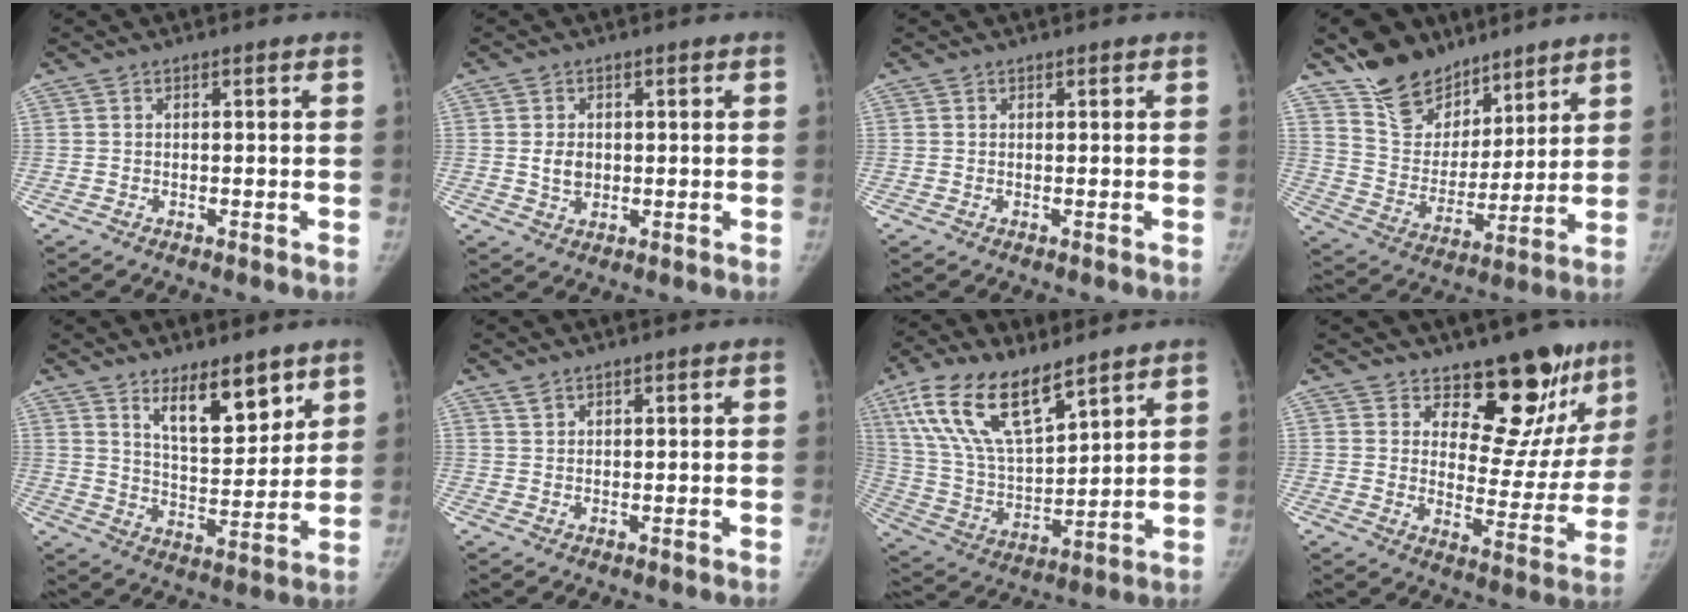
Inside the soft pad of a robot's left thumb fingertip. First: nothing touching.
{"total": 3.7, "force": [0.3, 3.0, 2.1], "torque": [-0.022, -0.003, 0.011]}
{"total": 0.0}
{"total": 17.2, "force": [12.8, 10.1, 5.5], "torque": [-0.042, -0.069, 0.232]}
{"total": 11.3, "force": [7.5, 4.4, 7.3], "torque": [-0.086, -0.062, 0.130]}
{"total": 1.7, "force": [1.4, 0.9, 0.4], "torque": [0.002, -0.003, 0.026]}
{"total": 18.8, "force": [11.4, 7.9, 12.7], "torque": [-0.224, -0.043, 0.226]}
{"total": 16.0, "force": [12.2, 7.2, 7.3], "torque": [-0.035, -0.107, 0.163]}